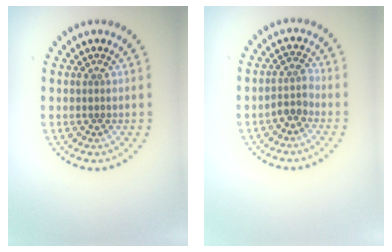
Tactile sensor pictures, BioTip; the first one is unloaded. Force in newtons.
{"total": 1.9, "press": 1.6, "slide": 1.1}